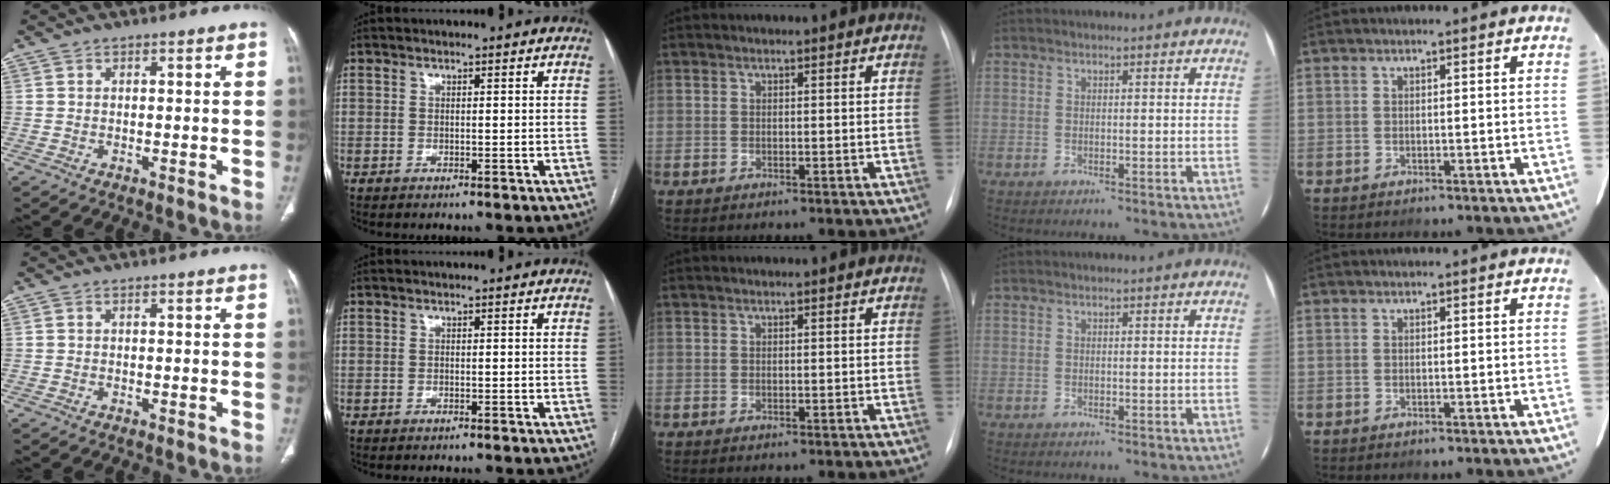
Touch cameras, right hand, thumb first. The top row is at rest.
{}